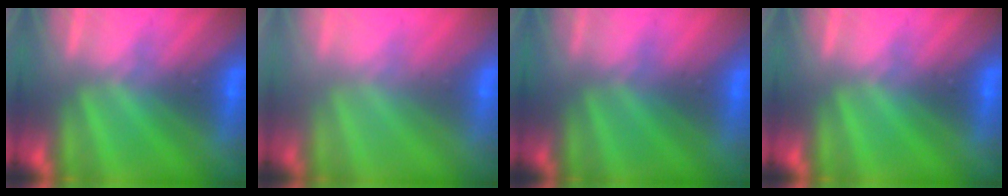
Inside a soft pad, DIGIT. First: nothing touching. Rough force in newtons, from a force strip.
{"total": 2.5}
{"total": 2.5}
{"total": 0.0}